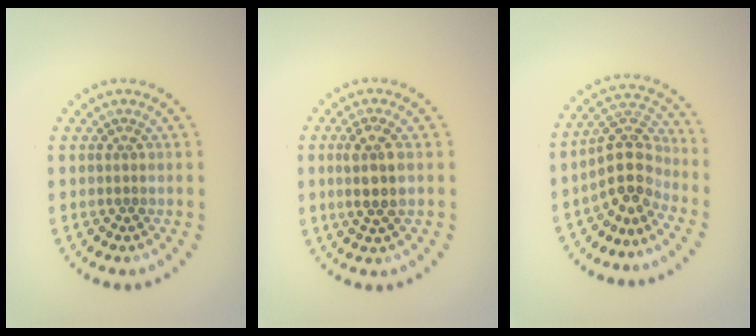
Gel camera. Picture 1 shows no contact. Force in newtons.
{"total": 2.8, "press": 2.5, "slide": 1.1}
{"total": 4.1, "press": 3.6, "slide": 1.9}